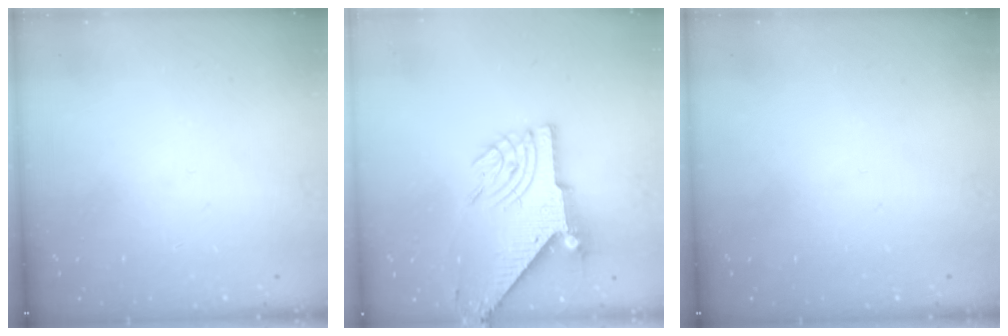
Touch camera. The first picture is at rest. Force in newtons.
{"total": 9.8, "press": 9.7, "slide": 1.3}
{"total": 0.0}